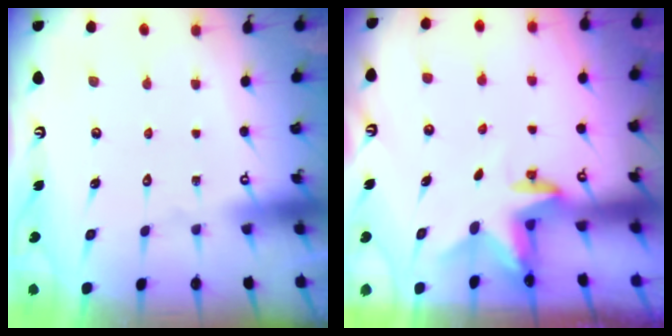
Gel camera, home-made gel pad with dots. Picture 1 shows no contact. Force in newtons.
{"total": 2.4, "press": 2.4, "slide": 0.4}